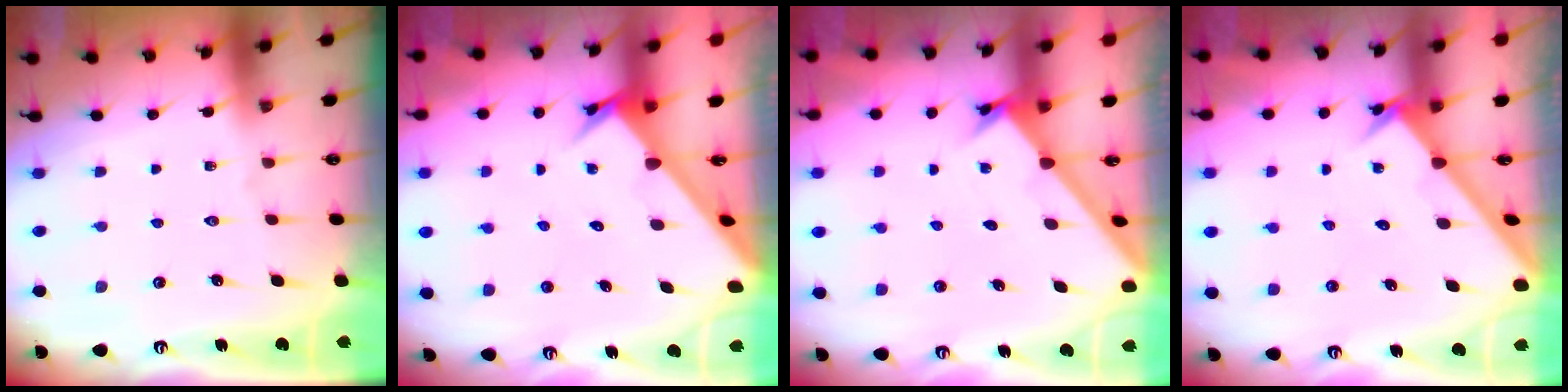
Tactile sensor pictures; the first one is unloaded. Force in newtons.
{"total": 2.8, "press": 2.8, "slide": 0.3}
{"total": 1.6, "press": 1.6, "slide": 0.1}
{"total": 2.3, "press": 2.2, "slide": 0.2}